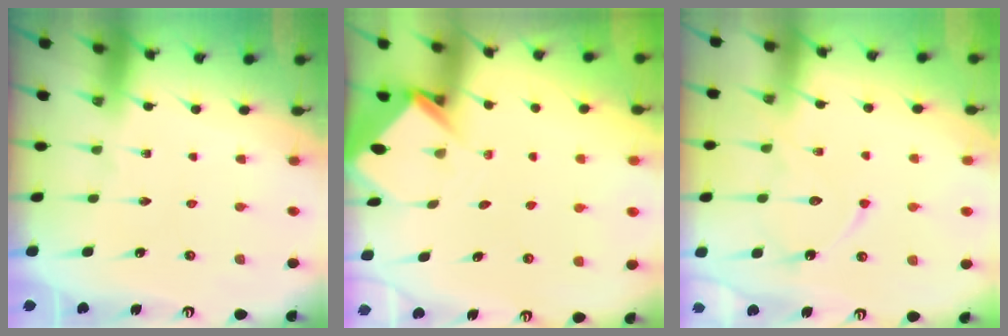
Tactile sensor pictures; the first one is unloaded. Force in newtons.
{"total": 3.6, "press": 3.6, "slide": 0.3}
{"total": 12.1, "press": 12.0, "slide": 1.2}